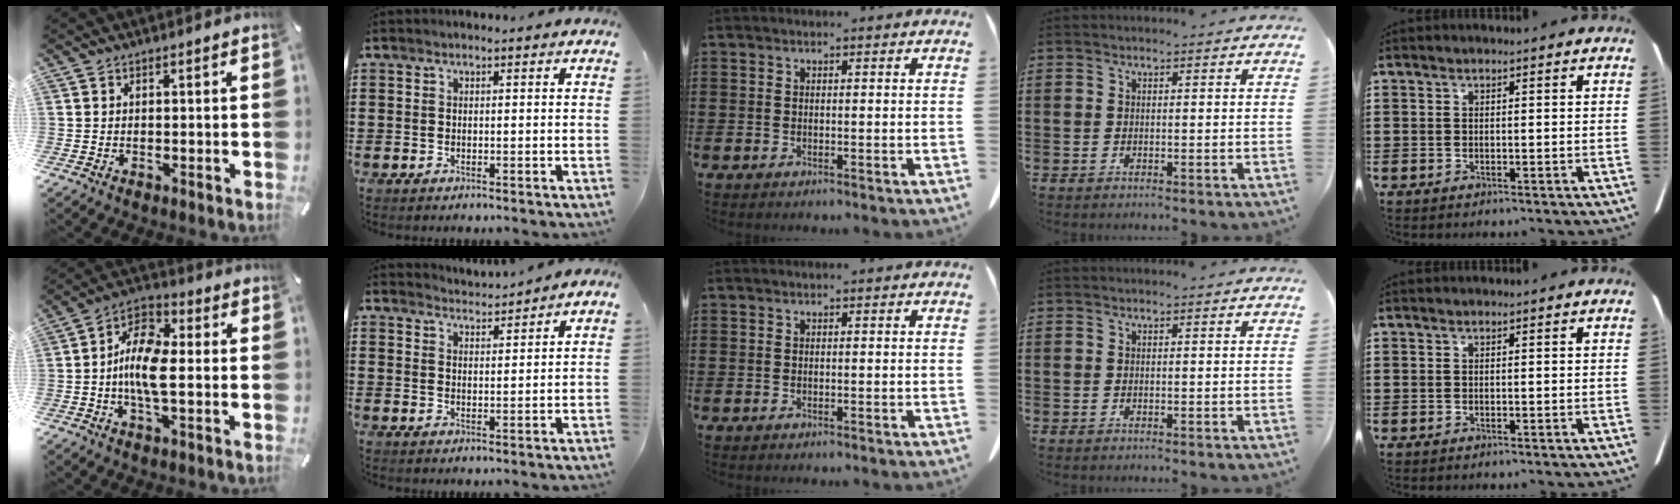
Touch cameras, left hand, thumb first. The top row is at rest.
{"thumb": {"total": 10.9, "force": [-1.4, 5.3, 9.4], "torque": [-0.192, 0.009, -0.024]}, "index": {"total": 2.6, "force": [2.6, -0.2, -0.1], "torque": [-0.006, -0.008, 0.048]}}